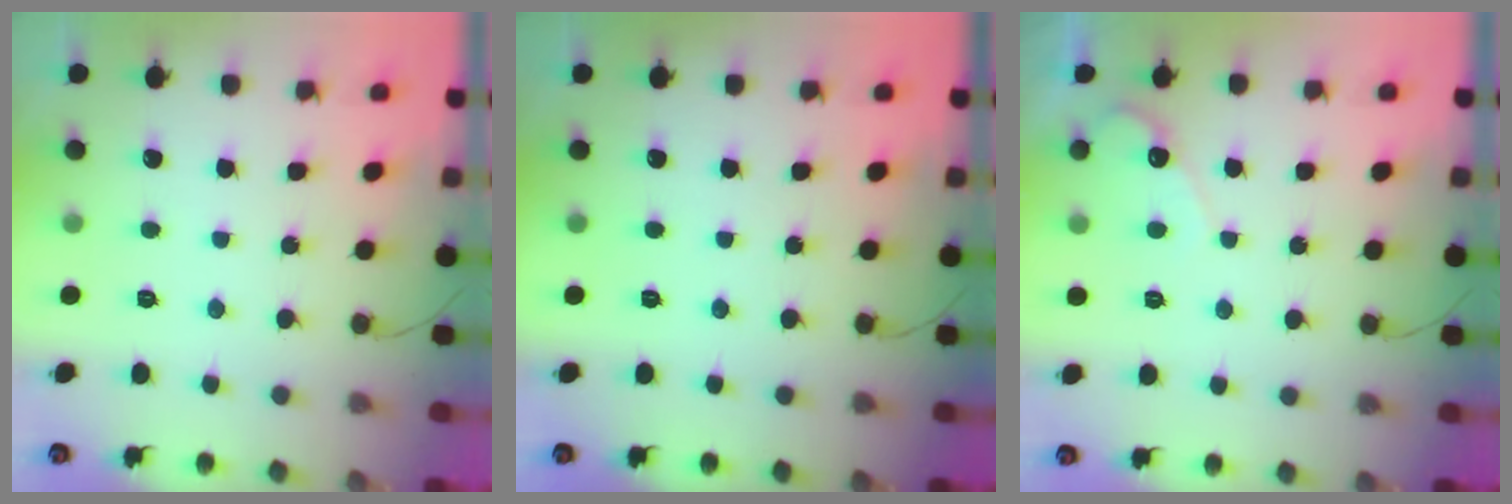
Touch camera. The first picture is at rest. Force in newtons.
{"total": 0.0}
{"total": 3.8, "press": 3.8, "slide": 0.2}